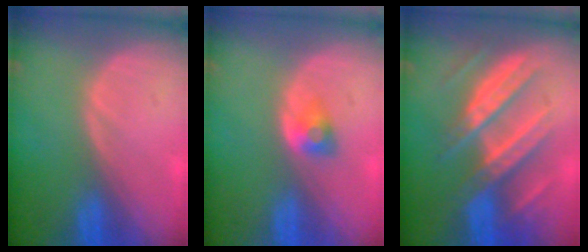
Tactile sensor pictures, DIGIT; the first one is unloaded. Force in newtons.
{"total": 2.6, "press": 2.3, "slide": 1.1}
{"total": 9.7, "press": 9.7, "slide": 0.9}